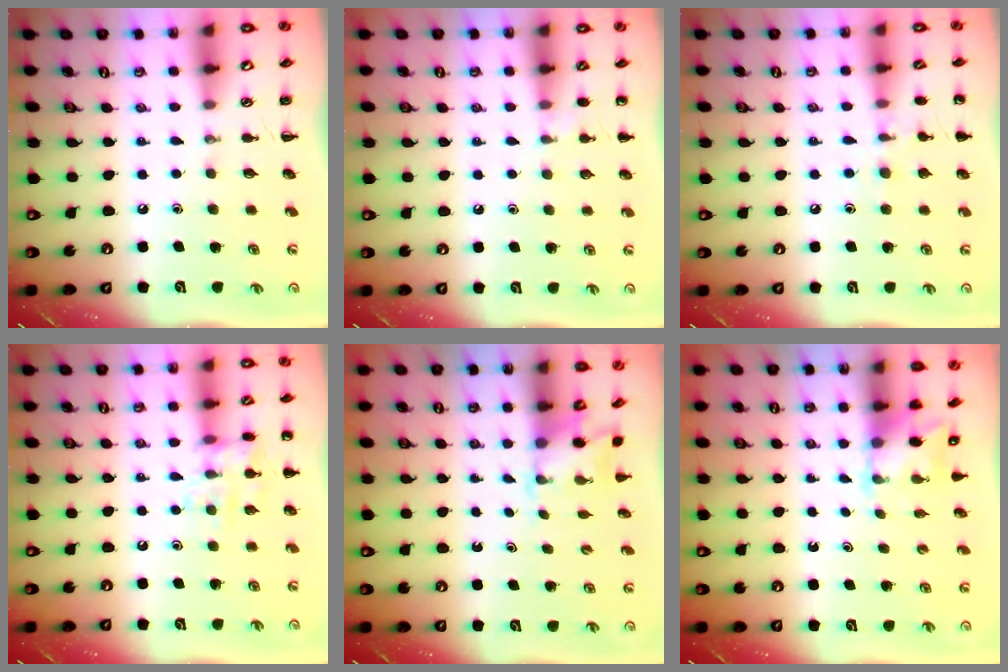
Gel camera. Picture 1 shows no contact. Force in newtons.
{"total": 5.0, "press": 4.7, "slide": 1.6}
{"total": 7.8, "press": 7.6, "slide": 2.0}
{"total": 11.6, "press": 11.5, "slide": 0.7}
{"total": 1.7, "press": 1.6, "slide": 0.5}
{"total": 2.1, "press": 2.0, "slide": 0.7}